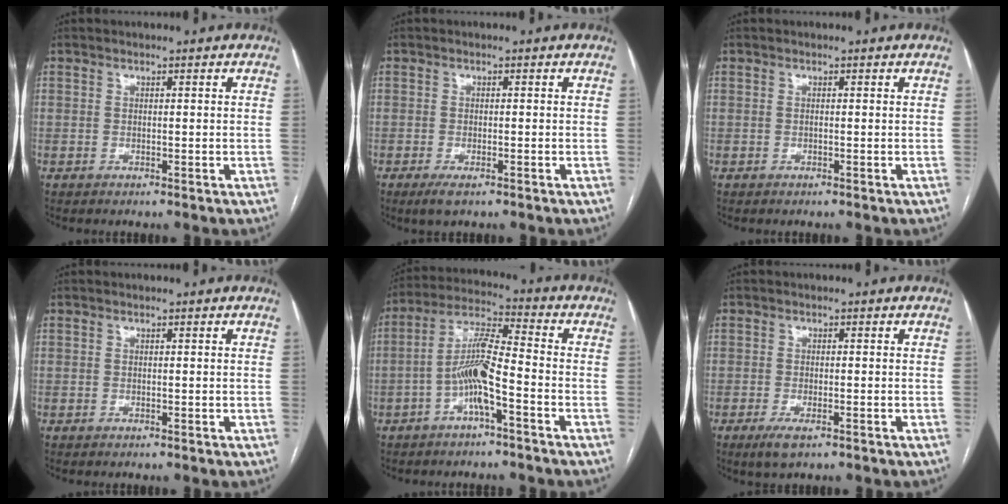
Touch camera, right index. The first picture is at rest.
{"total": 2.6, "force": [-1.6, 0.7, 1.9], "torque": [-0.036, -0.004, -0.025]}
{"total": 0.0}
{"total": 0.0}
{"total": 8.7, "force": [-3.1, 1.0, 8.1], "torque": [-0.164, 0.020, -0.062]}
{"total": 3.2, "force": [-1.9, 0.8, 2.4], "torque": [-0.050, -0.005, -0.030]}